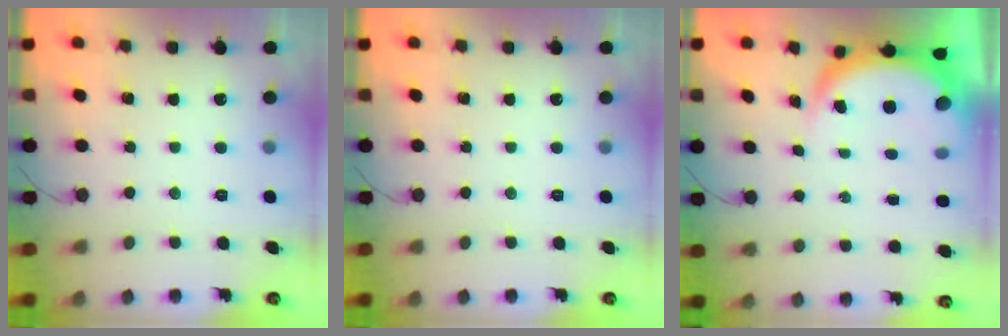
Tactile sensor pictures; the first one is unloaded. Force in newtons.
{"total": 0.0}
{"total": 6.9, "press": 6.8, "slide": 0.8}